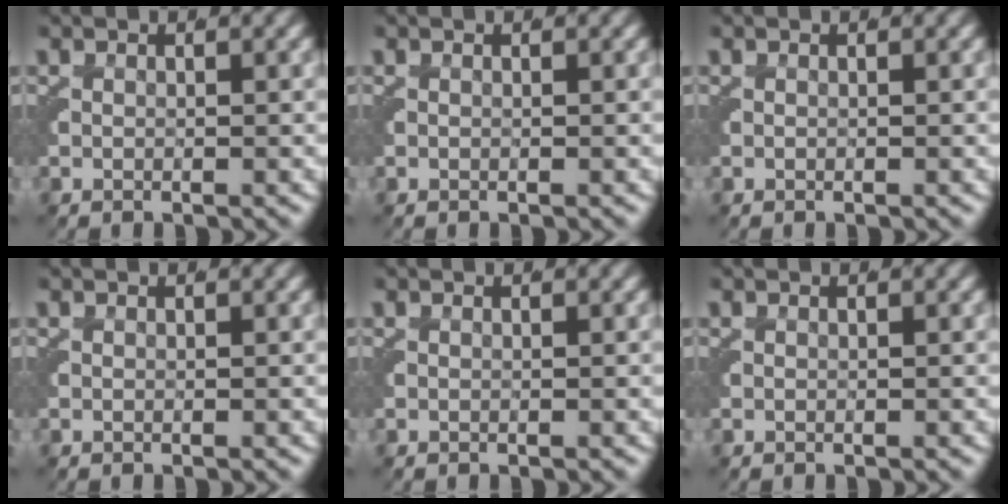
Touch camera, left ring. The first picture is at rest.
{"total": 0.0}
{"total": 0.0}
{"total": 0.0}
{"total": 0.0}
{"total": 0.0}